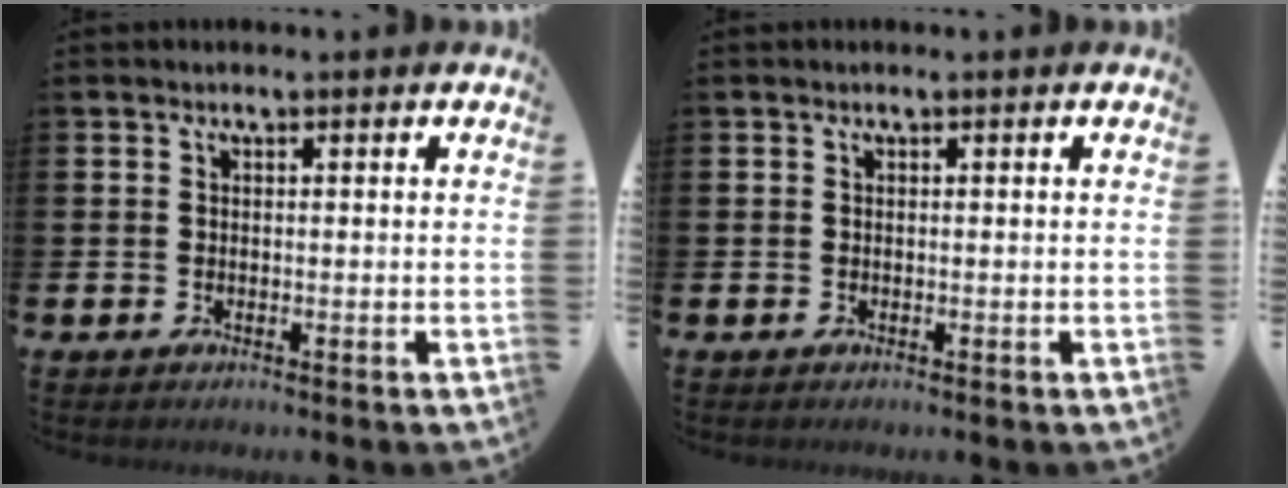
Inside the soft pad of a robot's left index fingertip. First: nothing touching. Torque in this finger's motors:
{"motor_torque": [0.00, 0.00, 0.00, 0.00]}